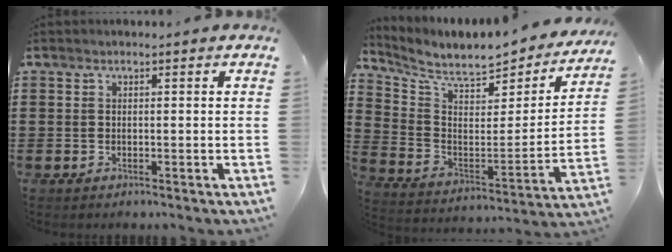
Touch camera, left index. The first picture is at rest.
{"total": 6.7, "force": [6.1, 1.3, 2.4], "torque": [-0.071, -0.057, 0.098]}